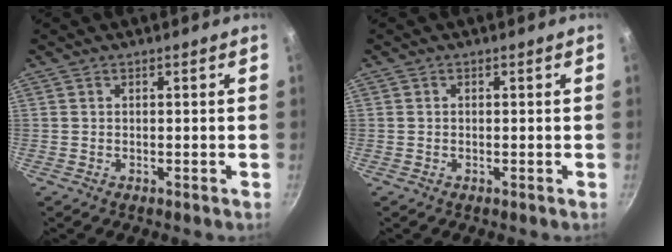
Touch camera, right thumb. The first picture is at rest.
{"total": 0.0}